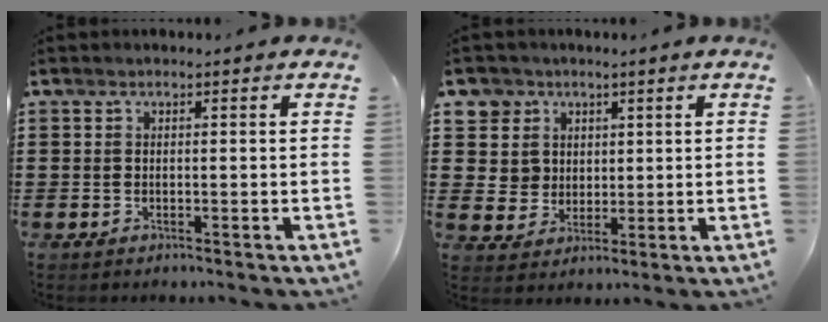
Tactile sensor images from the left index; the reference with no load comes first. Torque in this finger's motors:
{"motor_torque": [0.61, -0.08, 0.14, 0.02]}